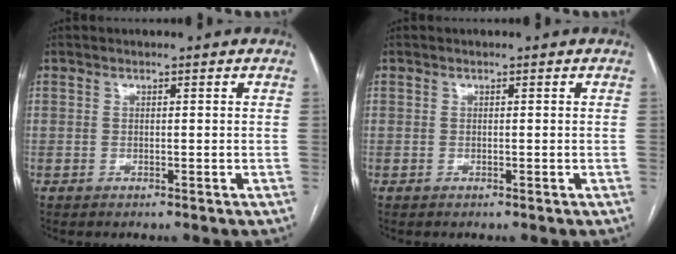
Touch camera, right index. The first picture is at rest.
{"total": 0.0}